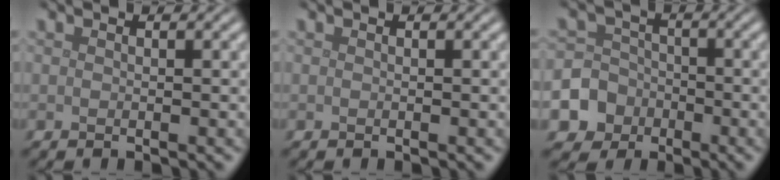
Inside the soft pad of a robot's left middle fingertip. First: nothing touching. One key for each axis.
{"total": 0.0}
{"total": 7.4, "fx": -3.3, "fy": 6.5, "fz": 1.1, "tx": -0.018, "ty": -0.012, "tz": -0.083}